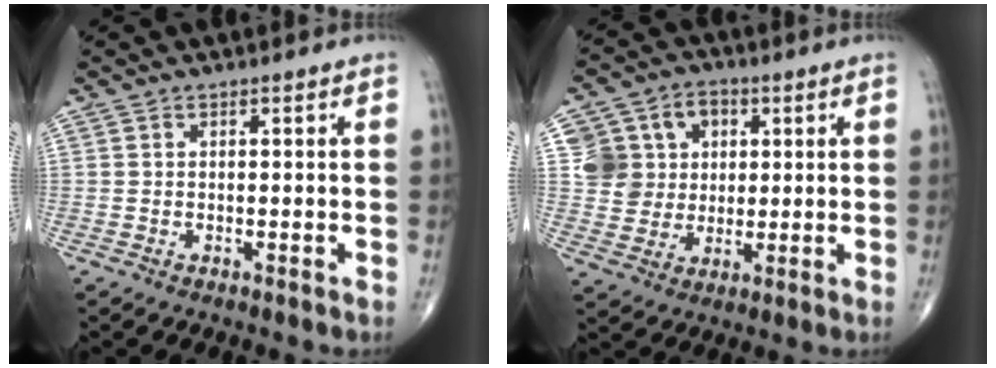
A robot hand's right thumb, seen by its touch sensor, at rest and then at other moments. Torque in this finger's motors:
{"motor_torque": [-0.16, 0.32, 0.49, 0.46, 0.02]}